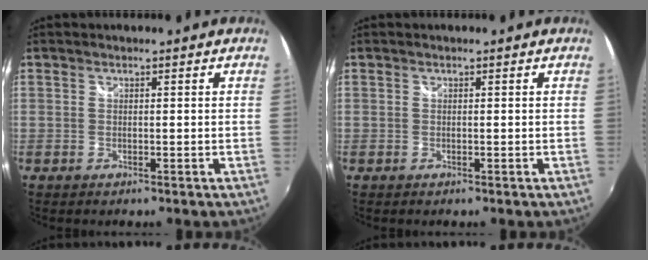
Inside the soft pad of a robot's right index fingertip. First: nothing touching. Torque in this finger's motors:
{"motor_torque": [-0.03, 0.04, 0.01, 0.00]}